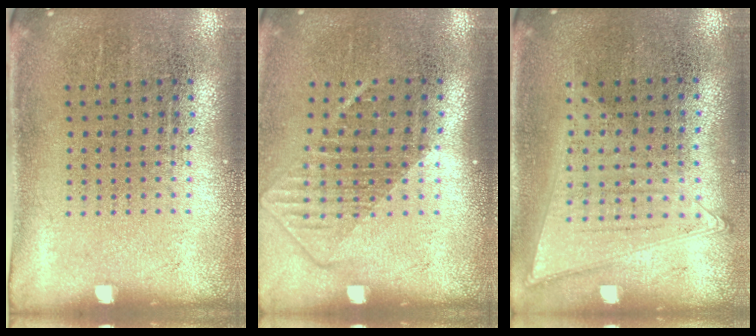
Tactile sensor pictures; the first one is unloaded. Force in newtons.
{"total": 1.3, "press": 1.1, "slide": 0.8}
{"total": 1.1, "press": 1.0, "slide": 0.3}